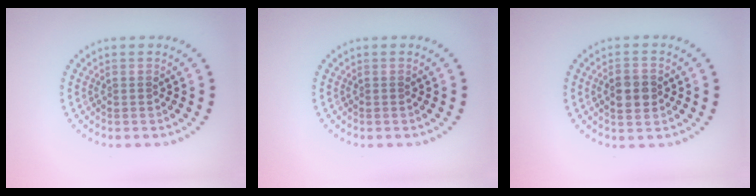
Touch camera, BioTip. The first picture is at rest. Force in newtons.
{"total": 0.0}
{"total": 2.6, "press": 2.6, "slide": 0.3}